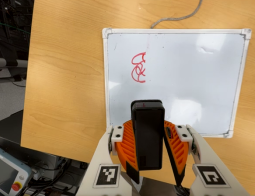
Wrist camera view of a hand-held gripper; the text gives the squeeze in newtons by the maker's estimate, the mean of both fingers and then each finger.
{"total": 9.5, "left": 9.1, "right": 9.9}